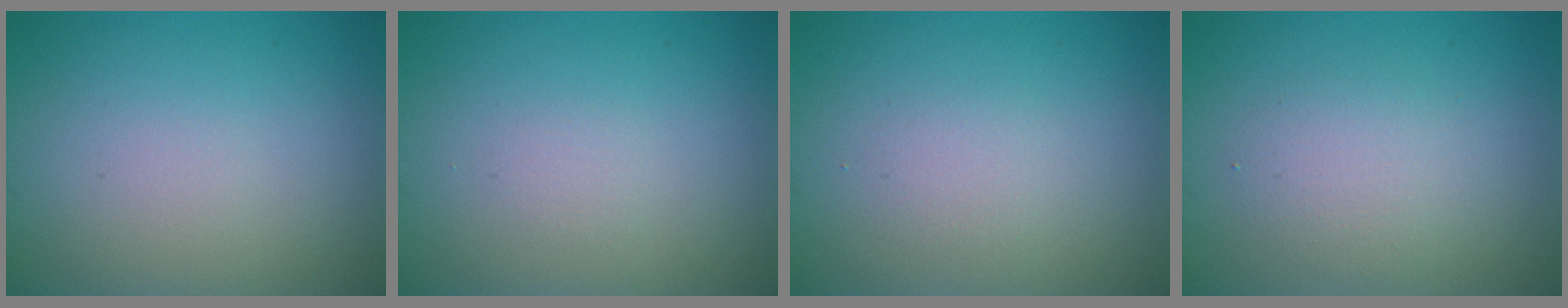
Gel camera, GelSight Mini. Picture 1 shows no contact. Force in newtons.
{"total": 0.6, "press": 0.6, "slide": 0.0}
{"total": 1.4, "press": 1.4, "slide": 0.1}
{"total": 2.3, "press": 2.3, "slide": 0.2}